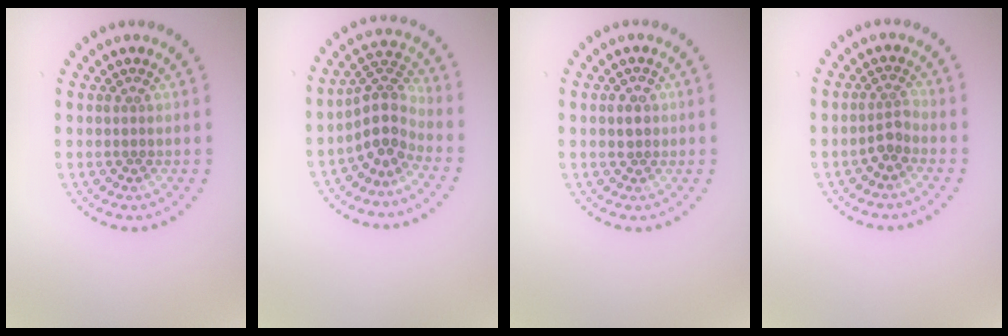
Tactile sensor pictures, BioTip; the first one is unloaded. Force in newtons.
{"total": 3.5, "press": 2.5, "slide": 2.5}
{"total": 1.0, "press": 1.0, "slide": 0.2}
{"total": 1.5, "press": 1.1, "slide": 1.0}